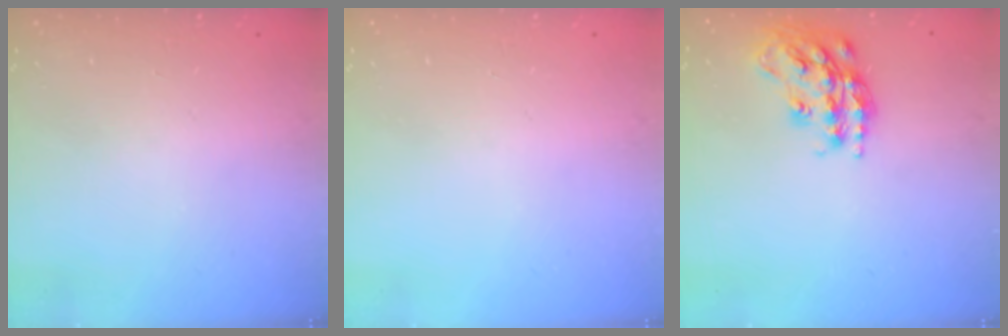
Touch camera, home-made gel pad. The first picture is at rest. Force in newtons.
{"total": 0.0}
{"total": 18.0, "press": 17.9, "slide": 1.2}